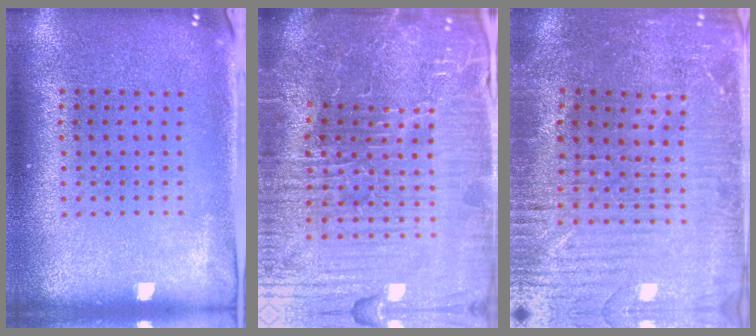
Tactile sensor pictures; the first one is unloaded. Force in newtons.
{"total": 7.1, "press": 6.4, "slide": 3.1}
{"total": 2.2, "press": 2.2, "slide": 0.5}